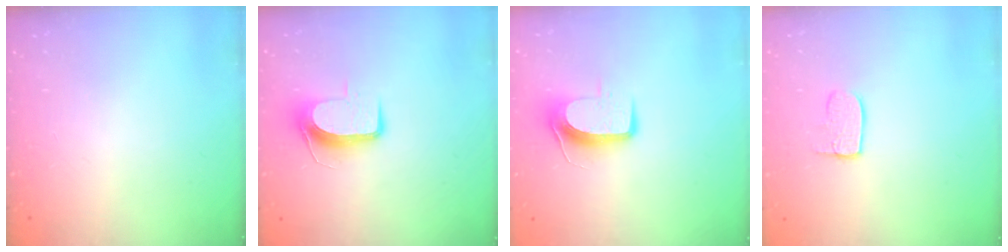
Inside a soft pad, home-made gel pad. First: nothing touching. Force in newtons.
{"total": 9.2, "press": 9.2, "slide": 0.7}
{"total": 8.9, "press": 8.9, "slide": 0.3}
{"total": 7.2, "press": 7.1, "slide": 0.4}